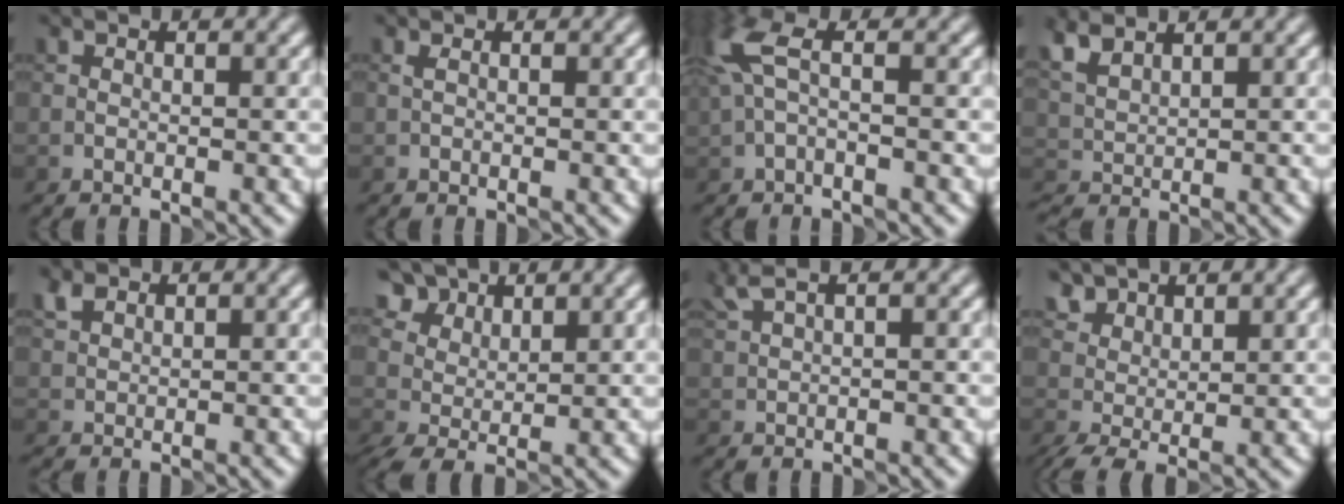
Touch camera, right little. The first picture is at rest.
{"total": 0.0}
{"total": 3.7, "force": [0.8, 1.5, 3.3], "torque": [-0.089, 0.013, 0.010]}
{"total": 2.4, "force": [2.0, 0.6, 1.2], "torque": [-0.036, 0.011, 0.051]}
{"total": 1.3, "force": [1.2, 0.6, 0.3], "torque": [-0.005, 0.009, 0.028]}
{"total": 4.0, "force": [2.6, 2.4, 2.0], "torque": [-0.050, 0.004, 0.051]}
{"total": 2.7, "force": [1.8, 0.8, 1.8], "torque": [-0.025, 0.015, 0.033]}
{"total": 2.9, "force": [1.7, 1.6, 1.7], "torque": [-0.049, 0.004, 0.038]}